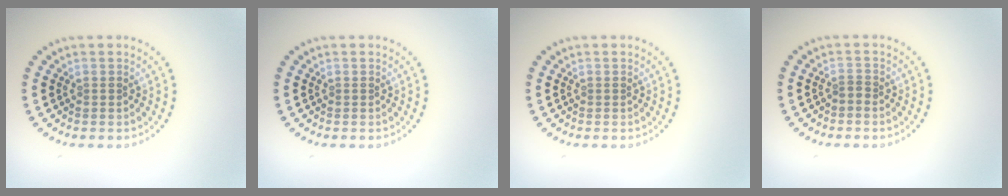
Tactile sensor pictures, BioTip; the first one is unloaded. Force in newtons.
{"total": 0.0}
{"total": 0.0}
{"total": 0.6, "press": 0.4, "slide": 0.5}